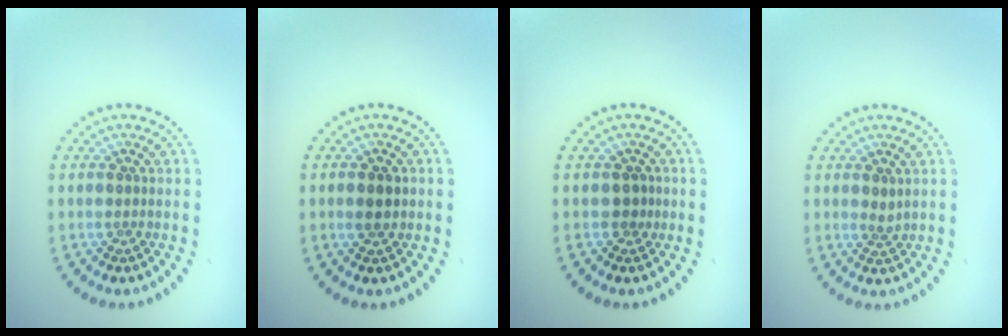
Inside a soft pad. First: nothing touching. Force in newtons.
{"total": 2.3, "press": 2.3, "slide": 0.0}
{"total": 1.2, "press": 0.9, "slide": 0.8}
{"total": 1.0, "press": 0.7, "slide": 0.6}